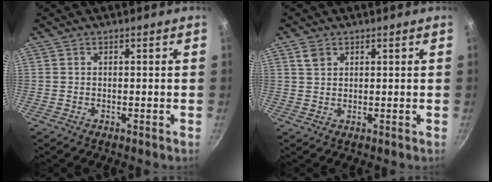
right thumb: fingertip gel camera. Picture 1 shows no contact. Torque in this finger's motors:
{"motor_torque": [-0.37, 0.34, -0.06, 0.00, 0.00]}